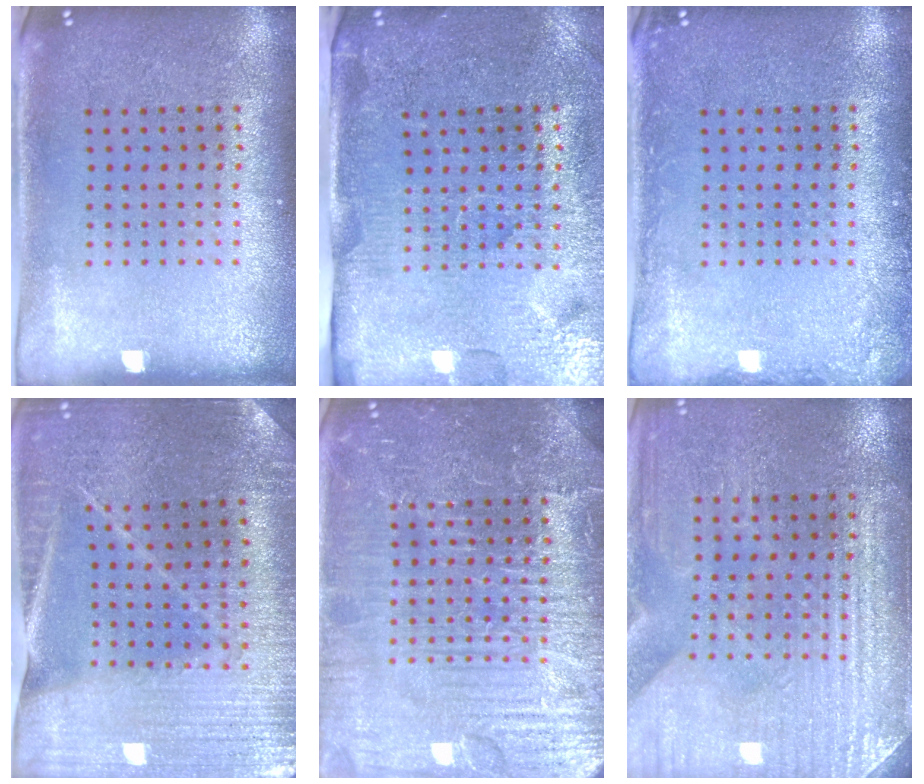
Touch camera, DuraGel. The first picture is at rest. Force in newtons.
{"total": 4.3, "press": 3.9, "slide": 1.9}
{"total": 1.3, "press": 1.3, "slide": 0.1}
{"total": 2.3, "press": 2.3, "slide": 0.1}
{"total": 7.7, "press": 7.7, "slide": 1.0}
{"total": 3.2, "press": 3.2, "slide": 0.3}